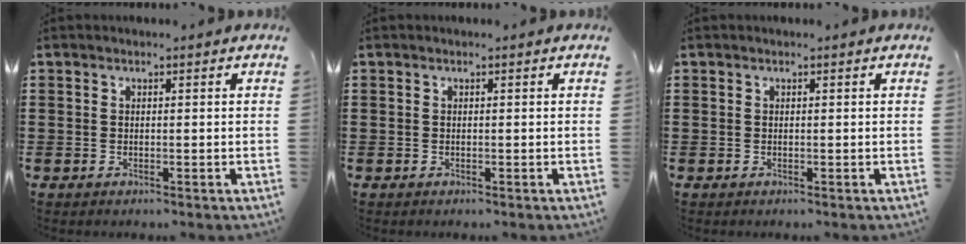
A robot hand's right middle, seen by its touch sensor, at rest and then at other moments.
{"total": 0.0}
{"total": 0.0}